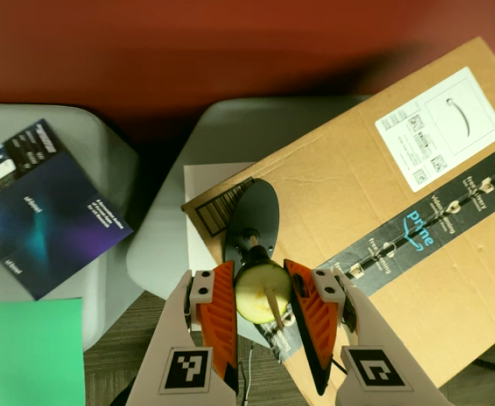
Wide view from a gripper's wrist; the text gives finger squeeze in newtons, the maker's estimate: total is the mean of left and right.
{"total": 12.5, "left": 12.3, "right": 12.7}